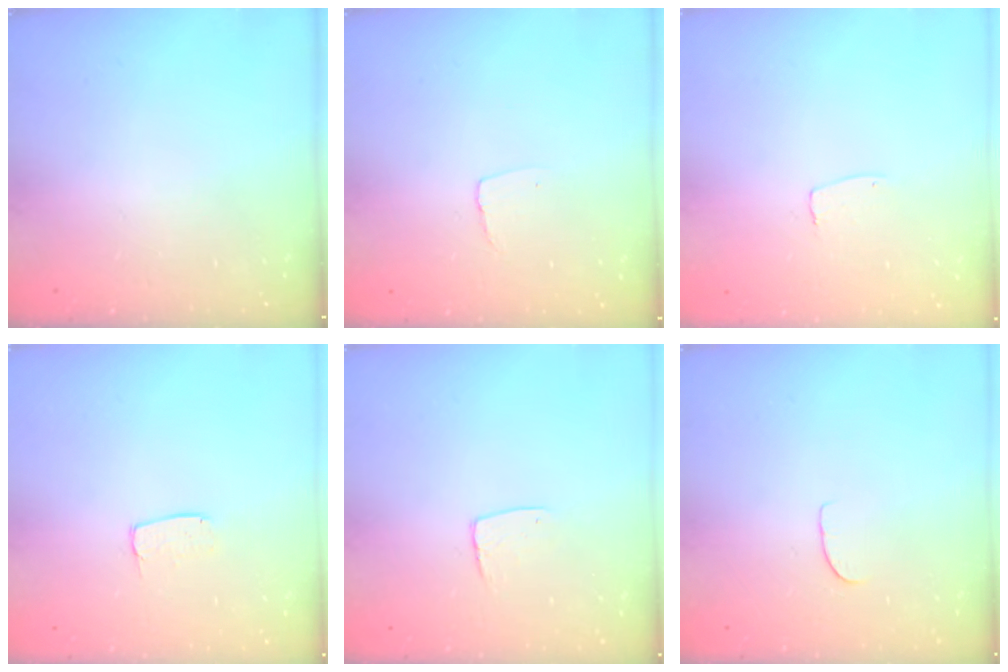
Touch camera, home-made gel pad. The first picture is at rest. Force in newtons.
{"total": 3.6, "press": 3.6, "slide": 0.4}
{"total": 2.6, "press": 2.6, "slide": 0.1}
{"total": 4.9, "press": 4.8, "slide": 0.4}
{"total": 5.9, "press": 5.9, "slide": 0.4}
{"total": 5.4, "press": 5.4, "slide": 0.3}